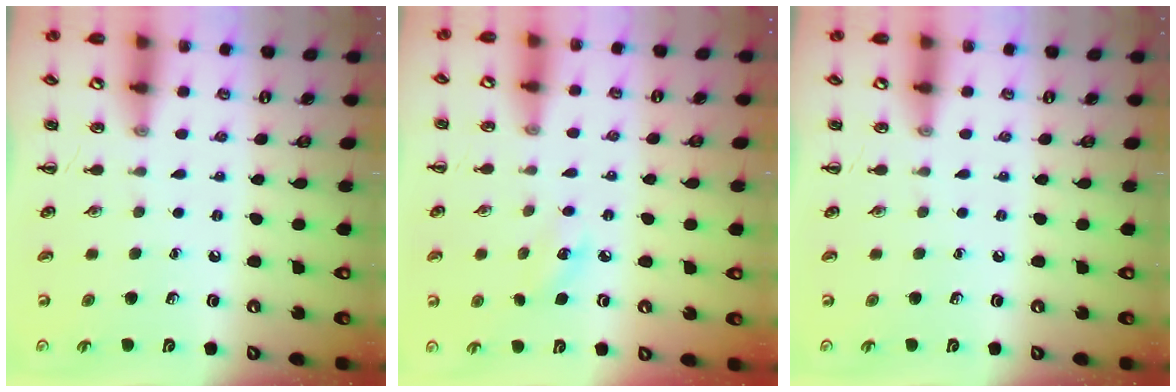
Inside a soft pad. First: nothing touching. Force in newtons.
{"total": 6.0, "press": 5.8, "slide": 1.7}
{"total": 0.0}